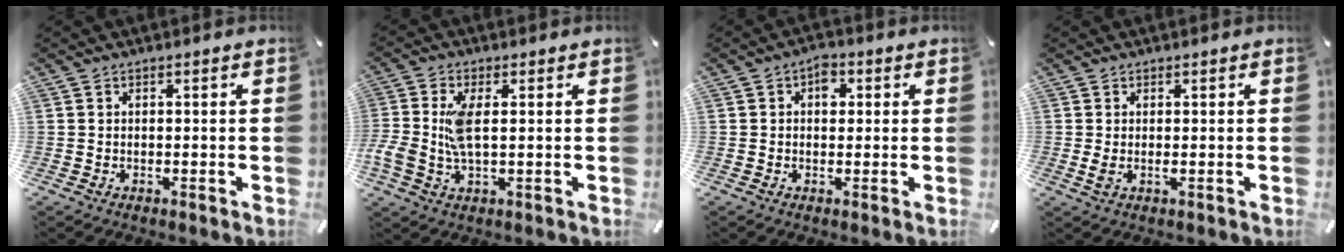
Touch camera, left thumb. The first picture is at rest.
{"total": 7.6, "force": [0.4, 3.5, 6.7], "torque": [-0.151, -0.003, 0.004]}
{"total": 3.6, "force": [0.8, 2.5, 2.5], "torque": [-0.019, -0.004, 0.004]}
{"total": 1.8, "force": [0.1, 0.6, 1.7], "torque": [-0.032, -0.007, -0.003]}